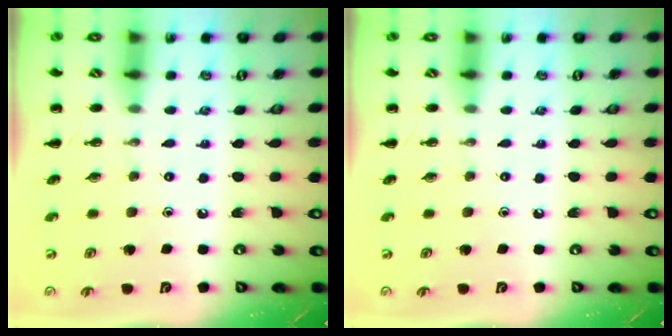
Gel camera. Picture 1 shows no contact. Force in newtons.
{"total": 0.0}